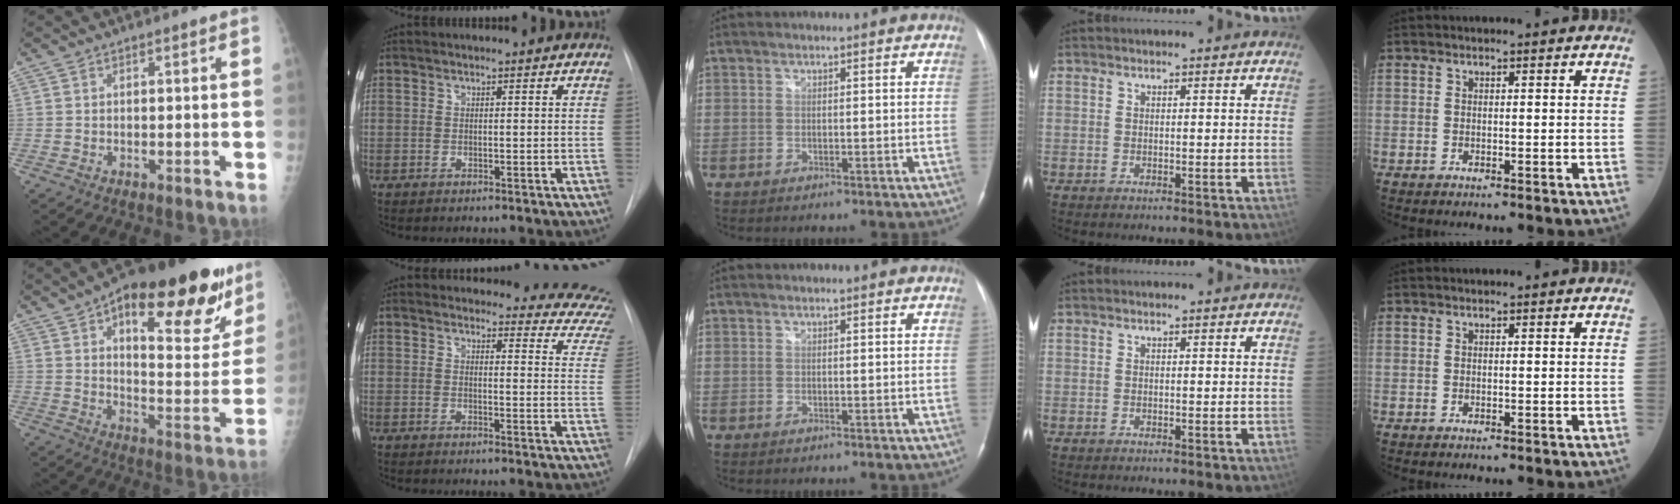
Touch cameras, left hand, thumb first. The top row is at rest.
{"thumb": {"total": 26.1, "force": [14.6, 10.5, 18.8], "torque": [-0.210, -0.037, 0.208]}, "index": {"total": 15.0, "force": [14.7, 2.2, 1.8], "torque": [0.017, -0.094, 0.127]}}